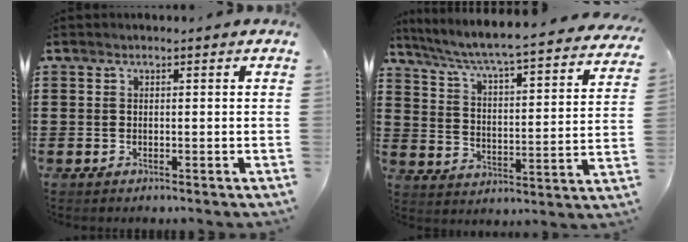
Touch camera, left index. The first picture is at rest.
{"total": 4.8, "force": [4.4, -0.6, 1.9], "torque": [-0.061, -0.045, 0.063]}